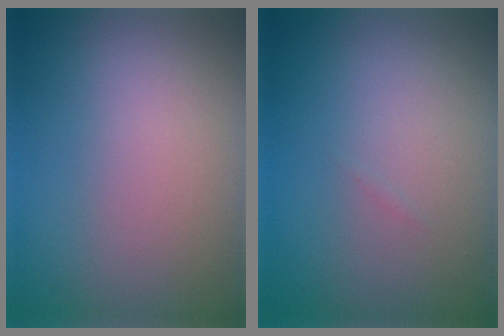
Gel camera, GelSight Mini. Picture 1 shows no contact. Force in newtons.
{"total": 0.0}